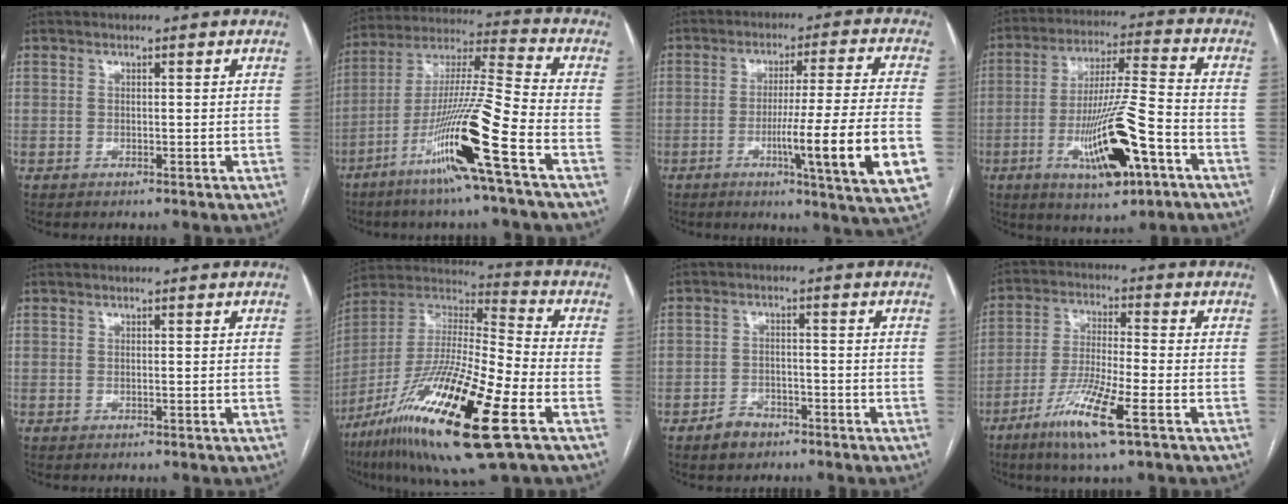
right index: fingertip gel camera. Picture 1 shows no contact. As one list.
[{"total": 16.3, "force": [-7.8, -1.5, 14.3], "torque": [-0.281, -0.021, -0.148]}, {"total": 16.3, "force": [-4.5, -1.2, 15.6], "torque": [-0.211, -0.020, -0.069]}, {"total": 15.1, "force": [-6.1, 2.0, 13.7], "torque": [-0.253, -0.008, -0.096]}, {"total": 0.0}, {"total": 24.7, "force": [-11.2, 2.7, 21.9], "torque": [-0.423, -0.046, -0.203]}, {"total": 3.7, "force": [-2.6, 2.3, 1.1], "torque": [-0.018, 0.007, -0.041]}, {"total": 10.9, "force": [-5.9, 0.6, 9.1], "torque": [-0.185, -0.023, -0.111]}]